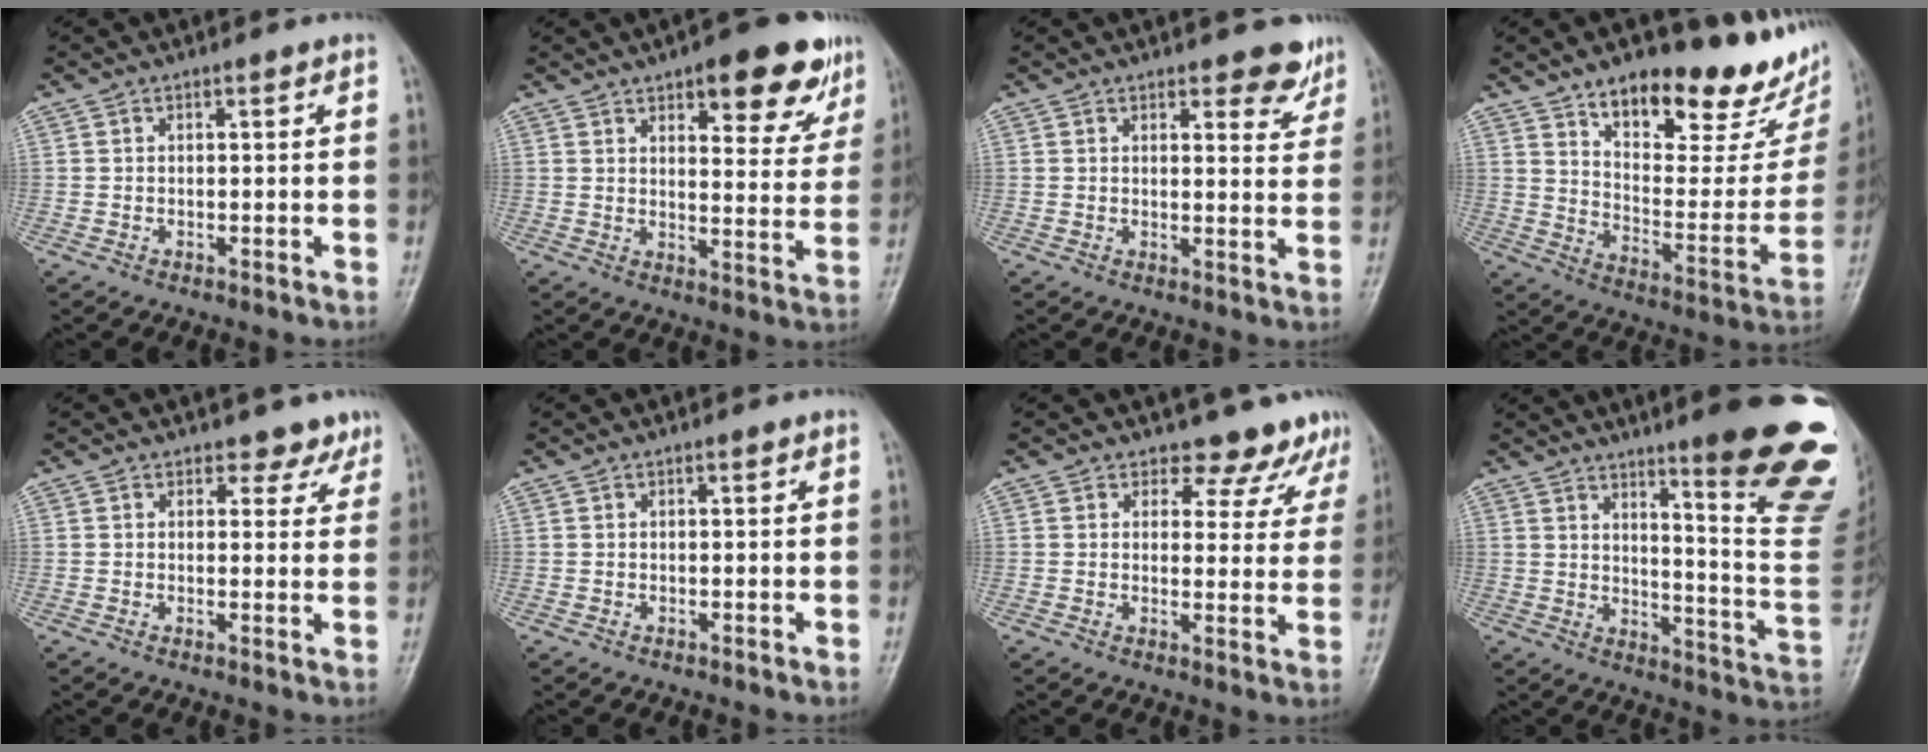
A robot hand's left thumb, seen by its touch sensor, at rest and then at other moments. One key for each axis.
{"total": 14.5, "fx": 8.7, "fy": 5.5, "fz": 10.2, "tx": -0.082, "ty": -0.036, "tz": 0.114}
{"total": 5.2, "fx": 3.8, "fy": 2.2, "fz": 2.7, "tx": -0.005, "ty": -0.025, "tz": 0.045}
{"total": 25.5, "fx": 17.2, "fy": 9.8, "fz": 16.0, "tx": -0.177, "ty": -0.087, "tz": 0.256}
{"total": 3.7, "fx": 3.0, "fy": 2.2, "fz": 0.0, "tx": 0.026, "ty": -0.021, "tz": 0.021}
{"total": 0.0}
{"total": 8.4, "fx": 7.3, "fy": 4.1, "fz": 0.6, "tx": 0.040, "ty": -0.042, "tz": 0.065}
{"total": 23.9, "fx": 13.8, "fy": 3.6, "fz": 19.1, "tx": -0.201, "ty": -0.082, "tz": 0.186}